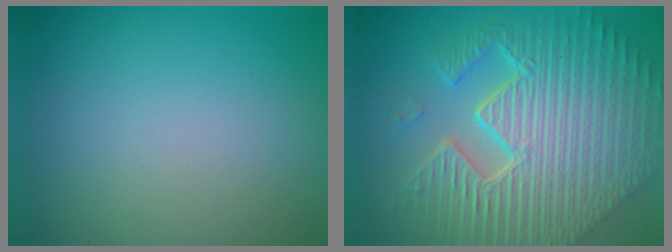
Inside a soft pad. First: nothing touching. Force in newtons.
{"total": 11.4, "press": 7.4, "slide": 8.7}